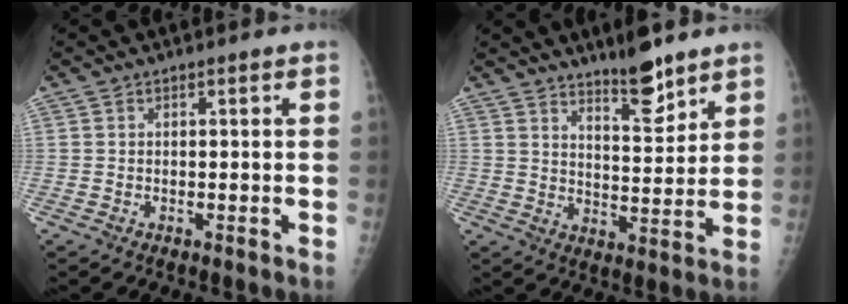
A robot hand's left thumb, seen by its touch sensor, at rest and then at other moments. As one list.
[{"total": 8.3, "force": [6.5, 2.1, 4.8], "torque": [-0.060, -0.057, 0.108]}]